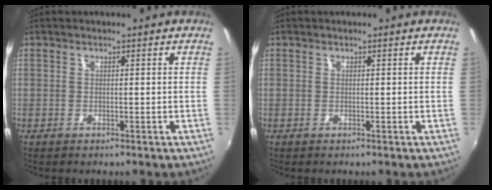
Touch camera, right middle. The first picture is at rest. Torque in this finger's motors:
{"motor_torque": [-0.08, -0.08, 0.00, 0.00]}